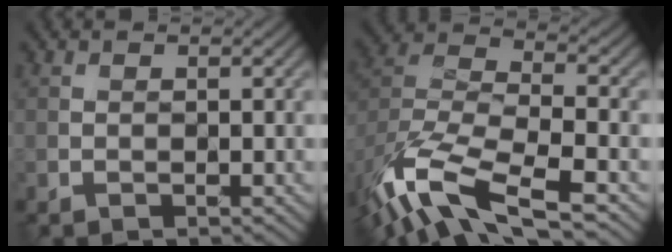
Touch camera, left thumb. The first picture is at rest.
{"total": 13.1, "force": [-8.8, 4.6, 8.6], "torque": [-0.201, -0.017, -0.158]}